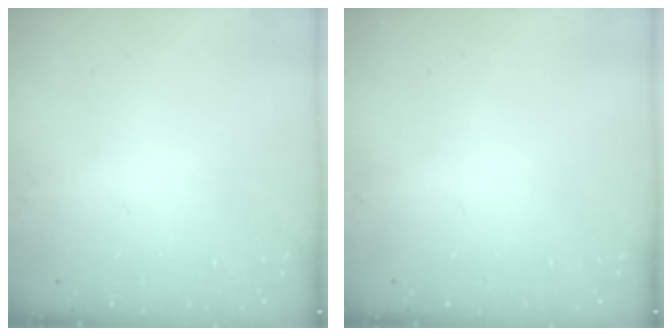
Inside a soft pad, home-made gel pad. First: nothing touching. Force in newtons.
{"total": 0.0}